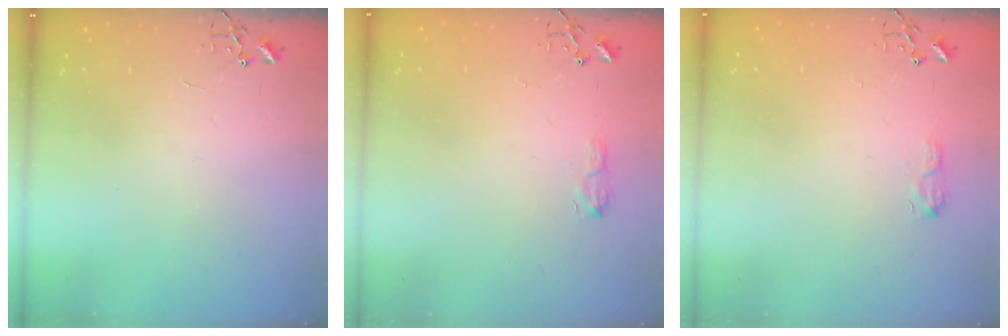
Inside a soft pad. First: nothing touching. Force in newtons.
{"total": 7.4, "press": 7.3, "slide": 0.8}
{"total": 7.4, "press": 7.3, "slide": 0.8}